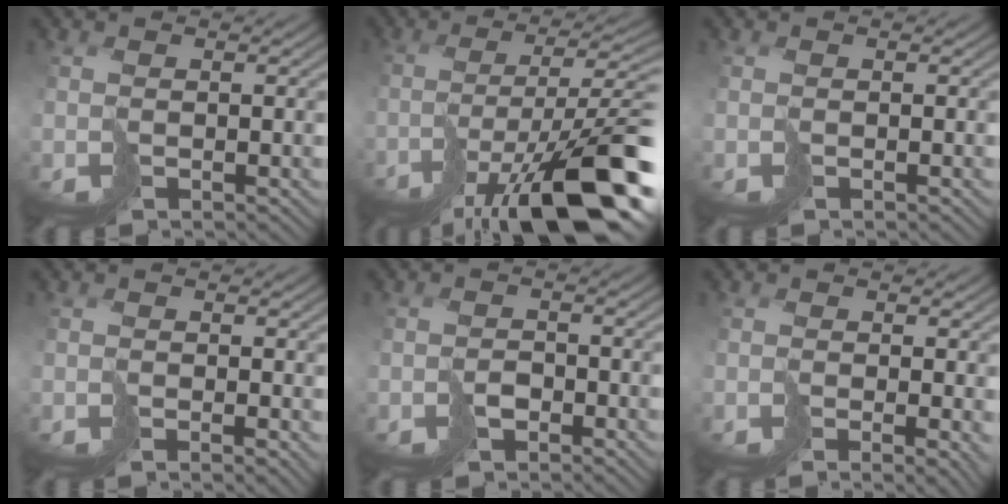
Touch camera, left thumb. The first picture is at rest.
{"total": 16.4, "force": [-8.8, 5.1, 12.8], "torque": [-0.195, -0.016, -0.141]}
{"total": 0.0}
{"total": 1.4, "force": [-0.3, 0.1, 1.4], "torque": [-0.025, -0.003, -0.006]}
{"total": 1.4, "force": [-0.9, 0.9, 0.6], "torque": [-0.008, 0.001, -0.019]}
{"total": 3.1, "force": [-0.8, 0.6, 2.9], "torque": [-0.045, -0.006, -0.011]}